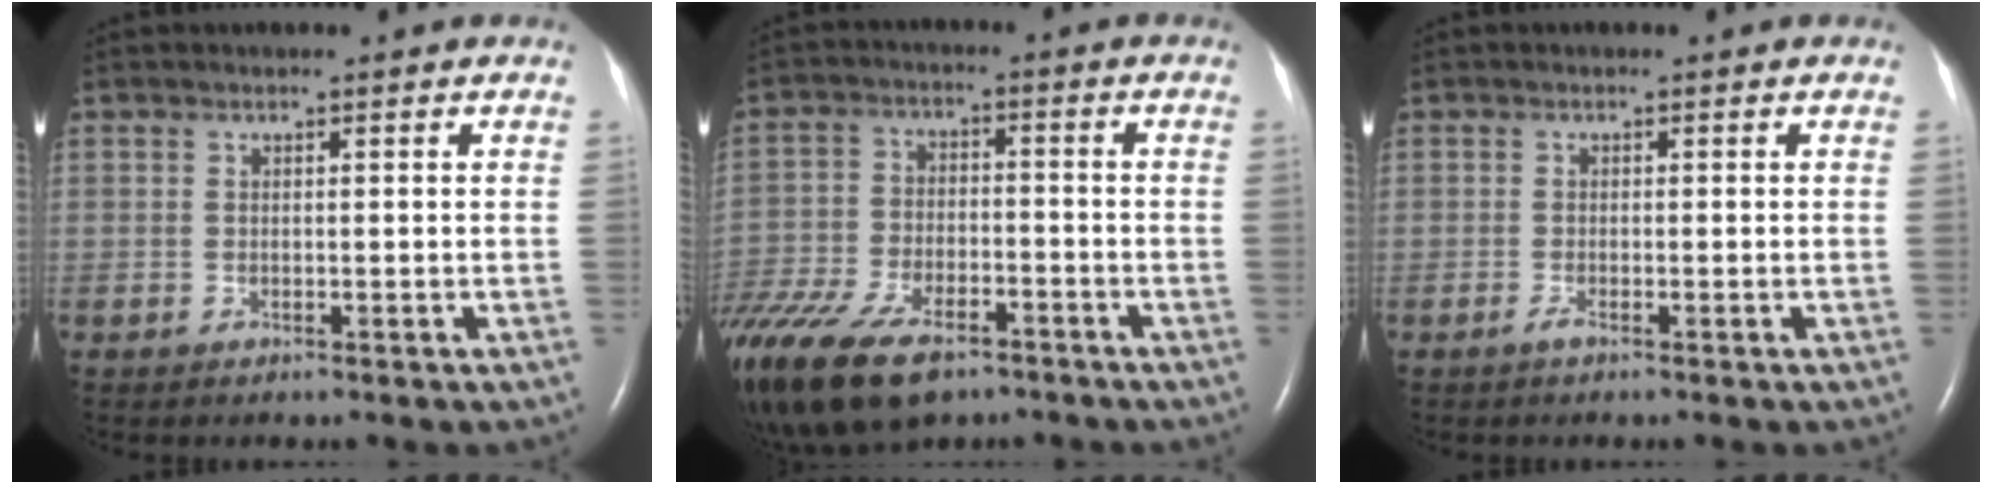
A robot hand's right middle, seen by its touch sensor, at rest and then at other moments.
{"total": 19.5, "force": [-13.2, 8.5, 11.5], "torque": [-0.283, -0.033, -0.230]}
{"total": 0.7, "force": [-0.5, -0.1, 0.4], "torque": [-0.012, -0.003, -0.011]}